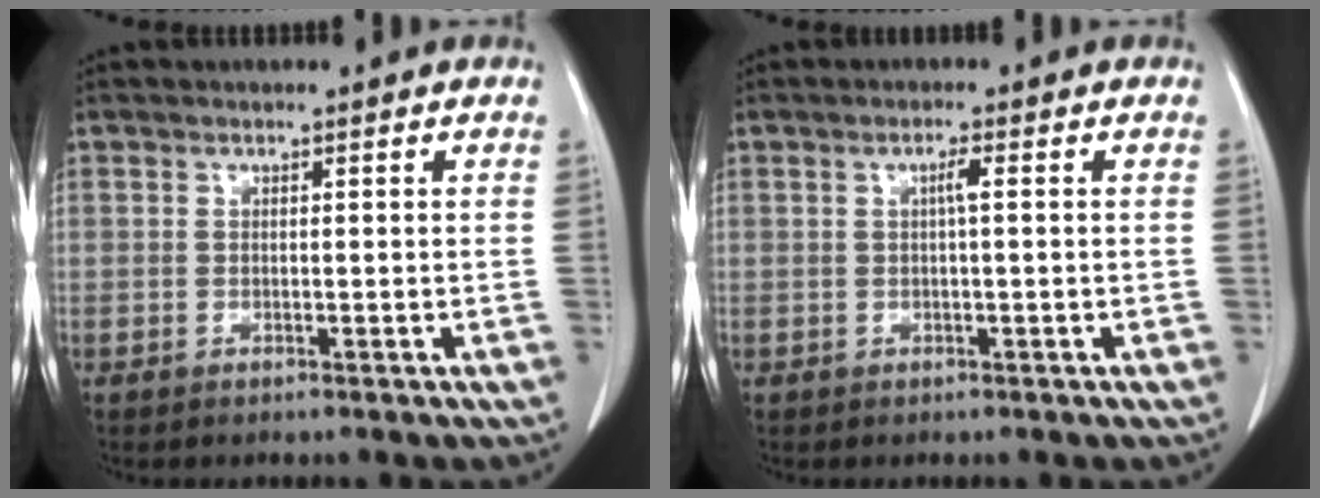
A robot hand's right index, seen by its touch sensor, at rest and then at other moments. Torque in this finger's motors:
{"motor_torque": [0.34, -0.17, -0.01, 0.03]}